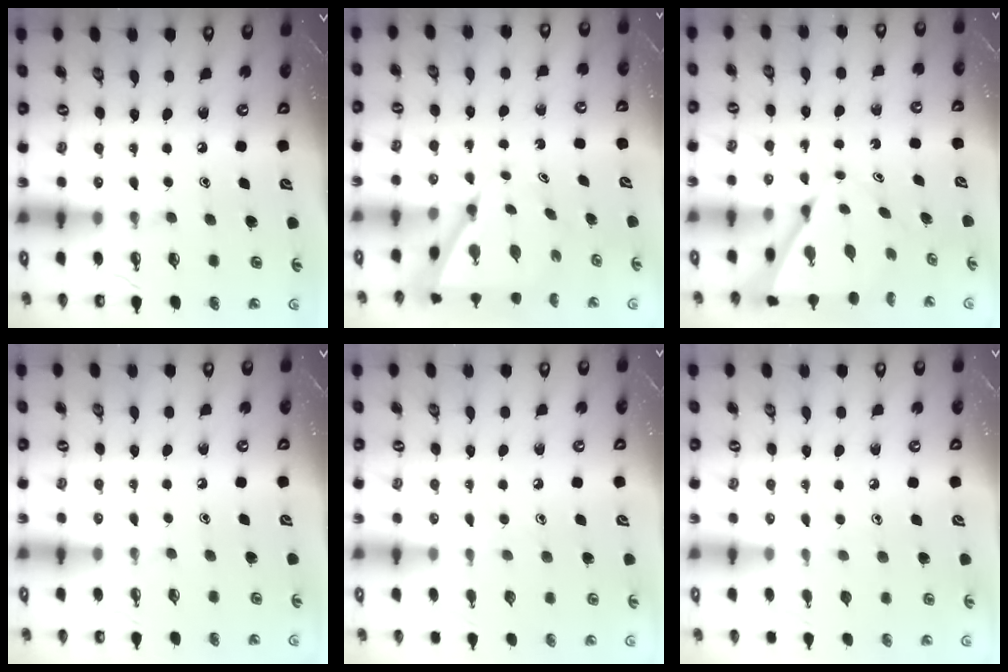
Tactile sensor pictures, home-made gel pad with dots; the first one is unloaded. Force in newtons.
{"total": 6.4, "press": 6.3, "slide": 0.5}
{"total": 6.8, "press": 6.8, "slide": 0.5}
{"total": 0.0}
{"total": 7.9, "press": 7.9, "slide": 0.8}
{"total": 5.7, "press": 5.7, "slide": 0.4}